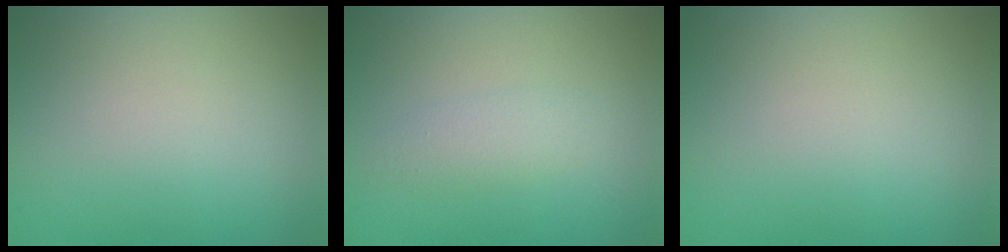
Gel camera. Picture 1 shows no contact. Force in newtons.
{"total": 1.7, "press": 1.7, "slide": 0.0}
{"total": 0.0}